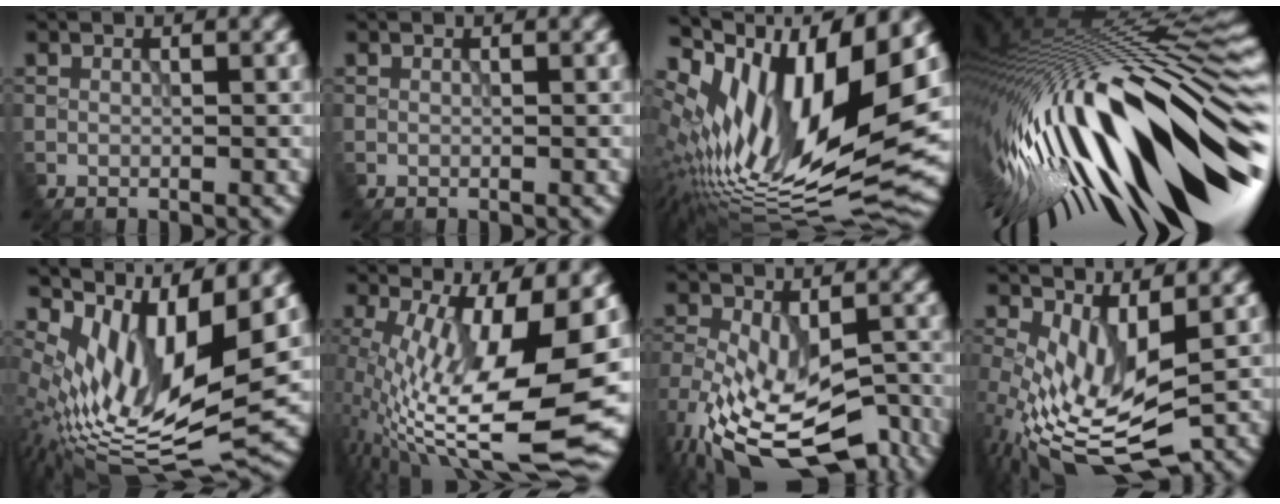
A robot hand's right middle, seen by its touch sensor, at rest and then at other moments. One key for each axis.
{"total": 0.0}
{"total": 16.1, "fx": 2.9, "fy": 6.0, "fz": 14.7, "tx": -0.278, "ty": 0.007, "tz": 0.050}
{"total": 18.2, "fx": -3.0, "fy": 6.1, "fz": 16.9, "tx": -0.280, "ty": -0.023, "tz": -0.039}
{"total": 11.9, "fx": 2.9, "fy": 4.4, "fz": 10.6, "tx": -0.219, "ty": -0.004, "tz": 0.070}
{"total": 14.0, "fx": -0.2, "fy": 4.2, "fz": 13.4, "tx": -0.241, "ty": -0.017, "tz": 0.009}
{"total": 13.0, "fx": -7.9, "fy": 6.0, "fz": 8.4, "tx": -0.180, "ty": -0.033, "tz": -0.112}
{"total": 7.3, "fx": -1.4, "fy": 3.2, "fz": 6.4, "tx": -0.159, "ty": -0.014, "tz": -0.026}